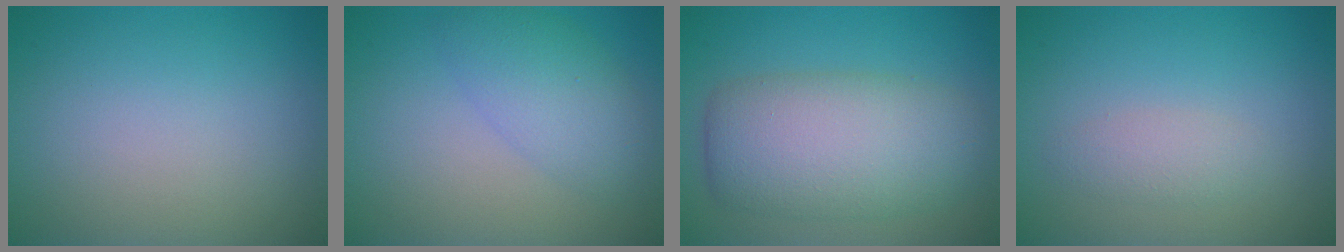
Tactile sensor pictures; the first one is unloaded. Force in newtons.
{"total": 4.1, "press": 4.1, "slide": 0.2}
{"total": 8.0, "press": 8.0, "slide": 0.2}
{"total": 1.6, "press": 1.6, "slide": 0.1}